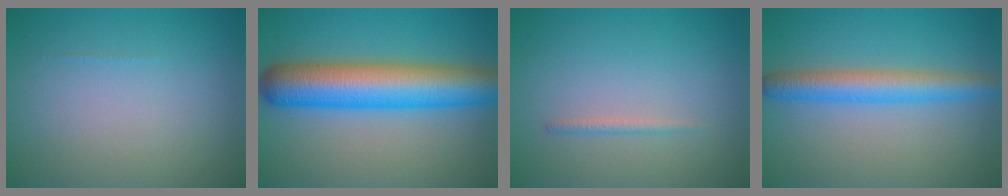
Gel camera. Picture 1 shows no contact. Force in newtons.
{"total": 9.8, "press": 9.8, "slide": 0.2}
{"total": 0.8, "press": 0.8, "slide": 0.0}
{"total": 4.3, "press": 4.3, "slide": 0.0}